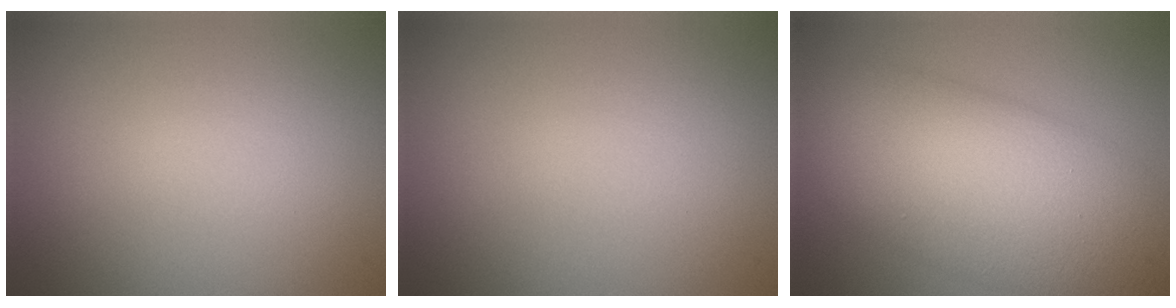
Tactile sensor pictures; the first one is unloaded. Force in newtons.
{"total": 0.0}
{"total": 11.4, "press": 11.4, "slide": 0.5}